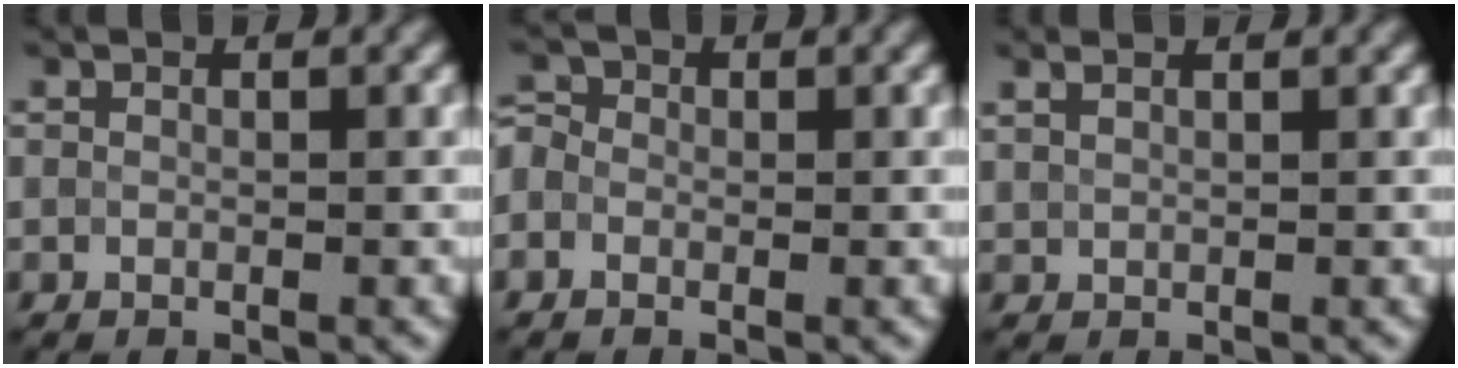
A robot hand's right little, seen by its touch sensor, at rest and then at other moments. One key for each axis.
{"total": 1.9, "fx": 0.0, "fy": 1.7, "fz": 0.9, "tx": -0.008, "ty": 0.009, "tz": -0.020}
{"total": 1.6, "fx": 1.3, "fy": 0.5, "fz": 0.8, "tx": -0.019, "ty": 0.004, "tz": 0.025}